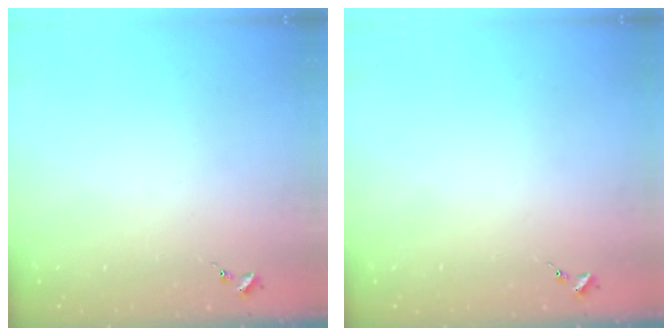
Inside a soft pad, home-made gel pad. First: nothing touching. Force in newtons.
{"total": 0.0}